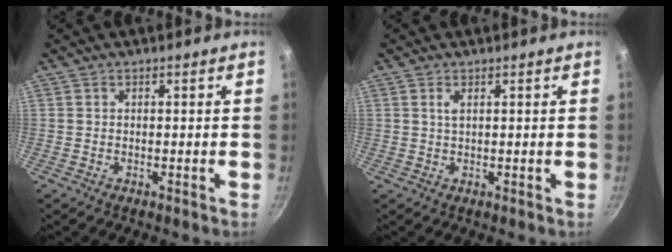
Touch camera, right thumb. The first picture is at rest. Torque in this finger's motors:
{"motor_torque": [-0.25, -0.25, 0.17, 0.31, 0.03]}